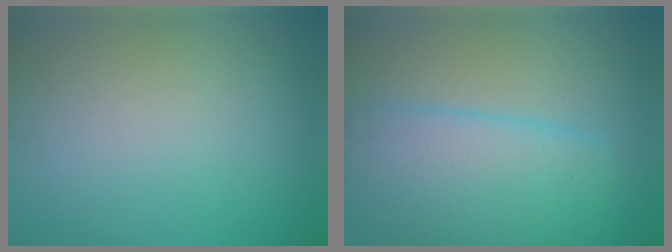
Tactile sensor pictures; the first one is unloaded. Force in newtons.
{"total": 6.8, "press": 6.8, "slide": 0.1}